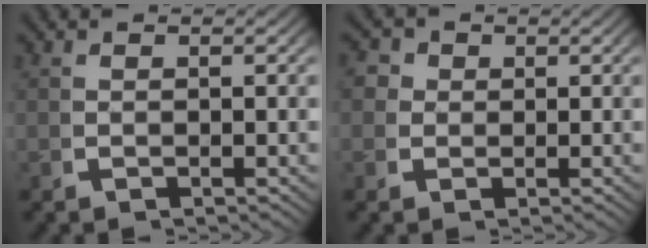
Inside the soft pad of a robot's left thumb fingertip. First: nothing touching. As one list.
[{"total": 3.1, "force": [0.9, 2.8, 1.1], "torque": [-0.026, -0.004, 0.010]}]